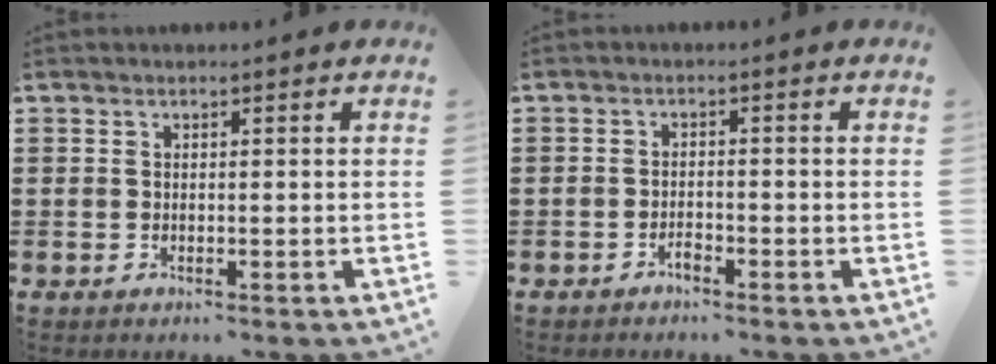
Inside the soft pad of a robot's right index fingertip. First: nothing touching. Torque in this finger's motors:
{"motor_torque": [1.04, 1.10, -0.04, -0.01]}